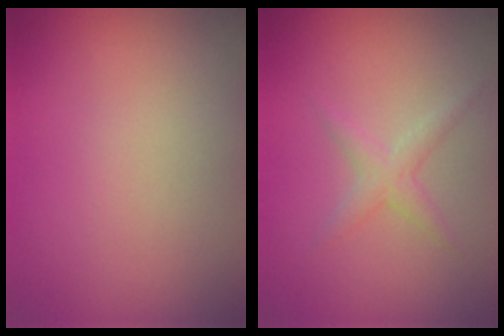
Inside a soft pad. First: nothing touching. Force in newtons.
{"total": 1.6, "press": 1.6, "slide": 0.0}